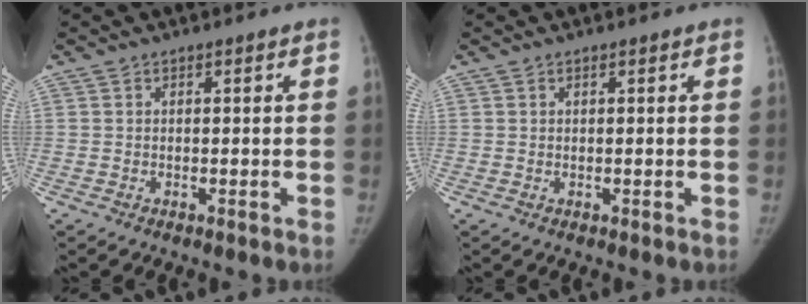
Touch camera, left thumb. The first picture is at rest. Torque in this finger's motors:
{"motor_torque": [-0.01, 0.02, 0.03, 0.05, 0.04]}